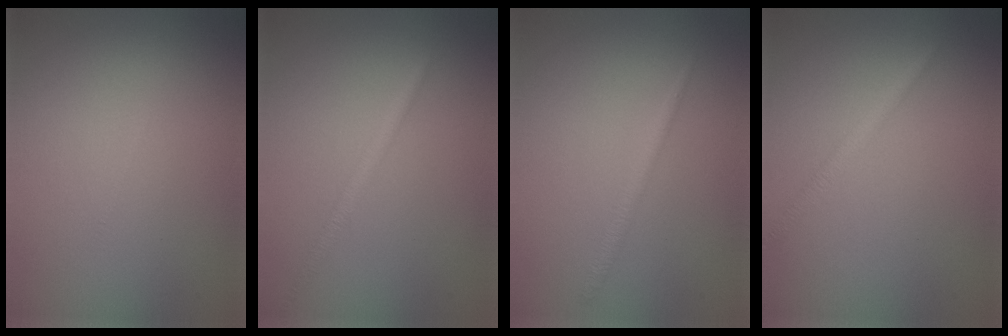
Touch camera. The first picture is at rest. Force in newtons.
{"total": 1.3, "press": 1.3, "slide": 0.0}
{"total": 1.2, "press": 1.2, "slide": 0.0}
{"total": 1.4, "press": 1.4, "slide": 0.1}